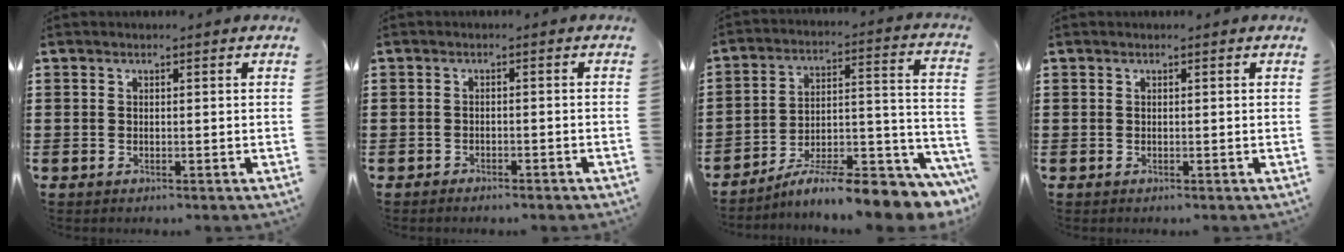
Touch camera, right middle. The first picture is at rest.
{"total": 1.2, "force": [-1.2, 0.2, 0.0], "torque": [-0.004, 0.003, -0.026]}
{"total": 10.1, "force": [-8.6, 0.8, 5.2], "torque": [-0.070, 0.013, -0.162]}
{"total": 0.0}